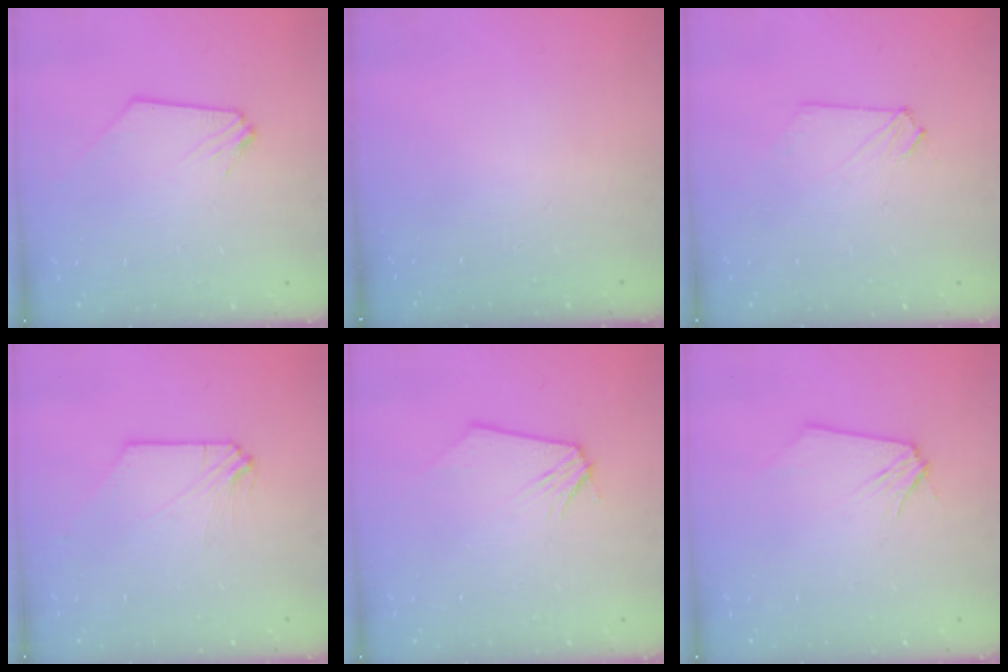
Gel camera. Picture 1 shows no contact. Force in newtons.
{"total": 0.0}
{"total": 0.8, "press": 0.8, "slide": 0.2}
{"total": 0.0}
{"total": 0.0}
{"total": 0.0}